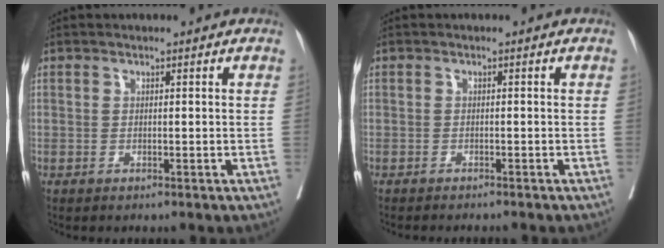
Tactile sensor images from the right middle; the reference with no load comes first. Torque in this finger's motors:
{"motor_torque": [0.47, -0.63, 0.10, 0.03]}